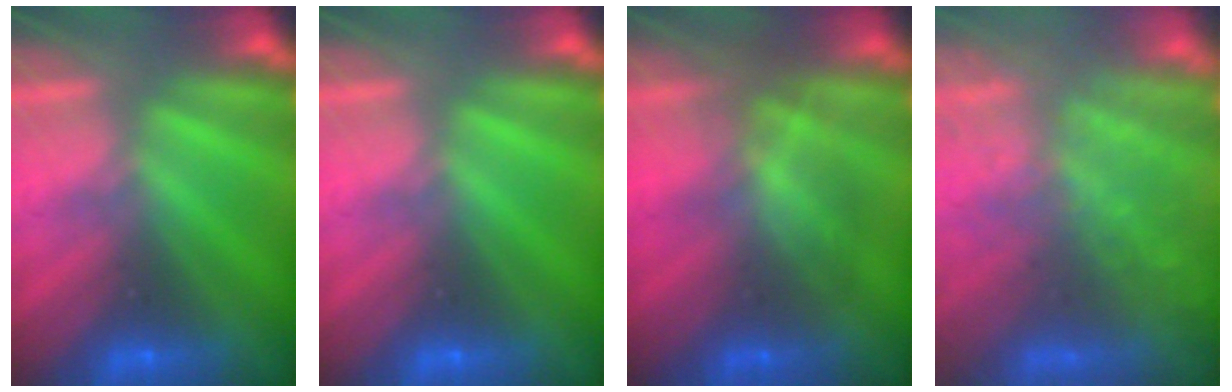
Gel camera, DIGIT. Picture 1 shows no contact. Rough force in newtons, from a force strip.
{"total": 0.0}
{"total": 2.8}
{"total": 7.5}